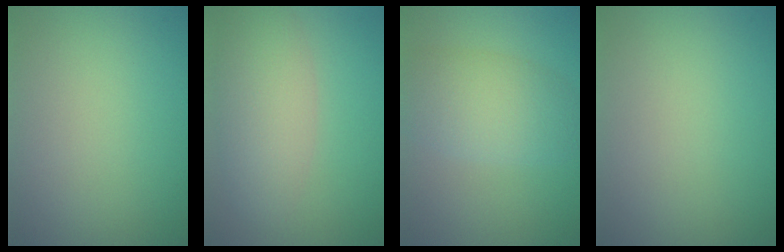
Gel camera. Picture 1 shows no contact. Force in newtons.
{"total": 5.0, "press": 5.0, "slide": 0.3}
{"total": 5.0, "press": 5.0, "slide": 0.2}
{"total": 0.0}